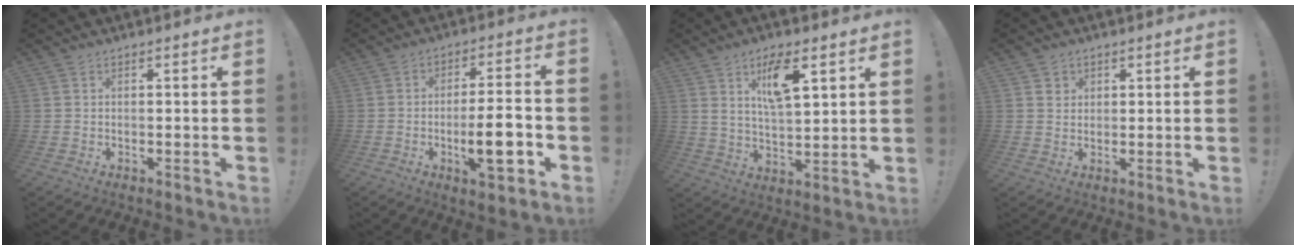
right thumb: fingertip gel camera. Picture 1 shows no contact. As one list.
[{"total": 12.4, "force": [-3.6, 2.8, 11.5], "torque": [-0.177, 0.003, -0.063]}, {"total": 11.0, "force": [5.8, 3.9, 8.5], "torque": [-0.142, -0.016, 0.099]}, {"total": 2.7, "force": [1.5, 2.2, 0.2], "torque": [0.013, -0.011, 0.023]}]